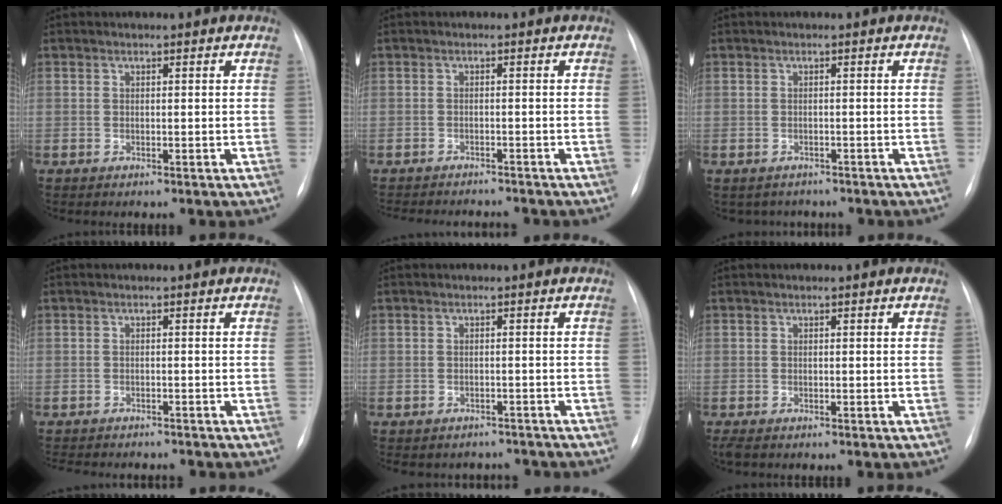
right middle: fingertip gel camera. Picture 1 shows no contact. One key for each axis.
{"total": 8.7, "fx": -8.2, "fy": 1.2, "fz": 2.6, "tx": -0.032, "ty": -0.003, "tz": -0.108}
{"total": 3.1, "fx": -2.7, "fy": 1.6, "fz": -0.1, "tx": 0.000, "ty": 0.008, "tz": -0.034}
{"total": 8.6, "fx": -7.8, "fy": 2.1, "fz": 3.0, "tx": -0.043, "ty": -0.005, "tz": -0.100}
{"total": 4.4, "fx": -3.9, "fy": 2.1, "fz": -0.2, "tx": 0.006, "ty": 0.011, "tz": -0.046}
{"total": 1.6, "fx": -1.2, "fy": 0.6, "fz": 0.9, "tx": -0.013, "ty": -0.004, "tz": -0.016}